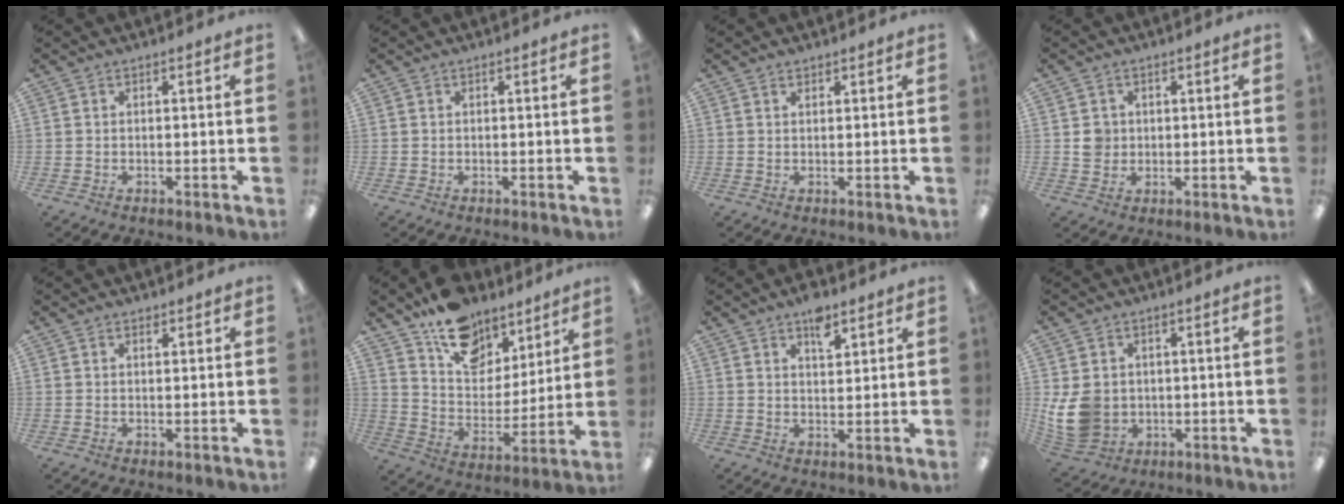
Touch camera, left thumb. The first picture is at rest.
{"total": 0.0}
{"total": 1.1, "force": [1.0, 0.4, 0.3], "torque": [-0.006, -0.001, 0.019]}
{"total": 3.6, "force": [0.7, 3.5, 0.8], "torque": [-0.007, 0.001, 0.008]}
{"total": 0.9, "force": [0.8, 0.4, 0.3], "torque": [0.001, -0.004, 0.013]}
{"total": 15.0, "force": [11.2, 8.6, 5.1], "torque": [-0.086, -0.080, 0.208]}
{"total": 5.5, "force": [3.8, 2.4, 3.1], "torque": [-0.038, -0.018, 0.064]}
{"total": 9.8, "force": [0.2, 8.4, 5.1], "torque": [-0.121, 0.006, 0.008]}